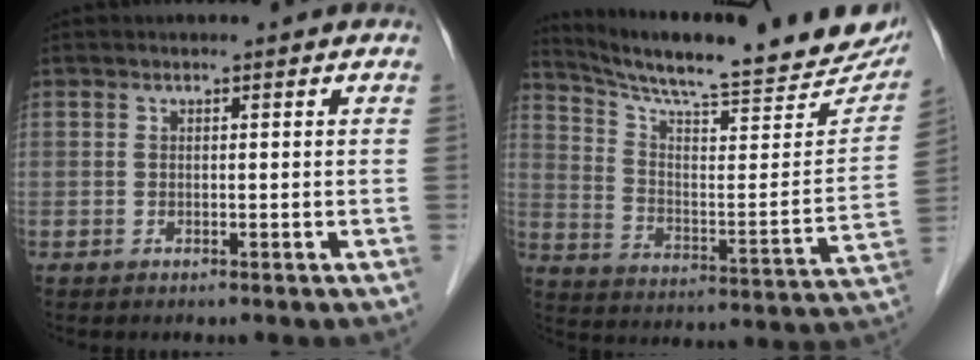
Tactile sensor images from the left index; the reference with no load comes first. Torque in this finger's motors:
{"motor_torque": [-0.07, -0.19, 0.21, 0.04]}